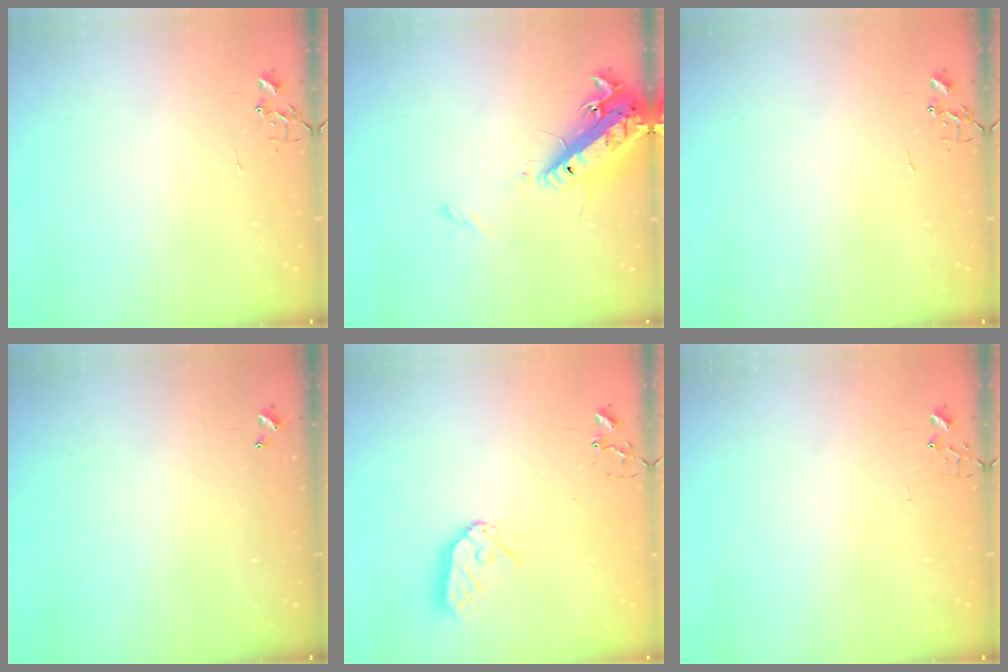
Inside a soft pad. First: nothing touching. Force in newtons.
{"total": 16.2, "press": 15.7, "slide": 3.6}
{"total": 0.0}
{"total": 0.0}
{"total": 10.7, "press": 10.6, "slide": 1.2}
{"total": 3.6, "press": 3.6, "slide": 0.4}